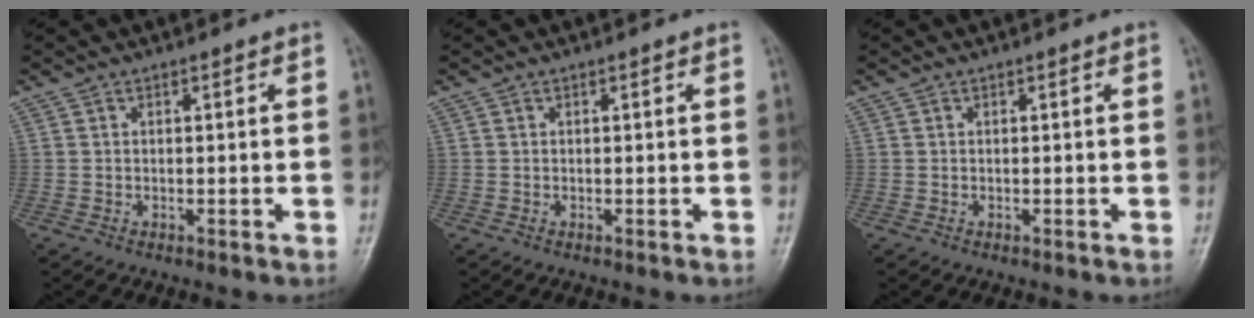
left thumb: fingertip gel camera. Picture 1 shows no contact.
{"total": 0.0}
{"total": 0.0}